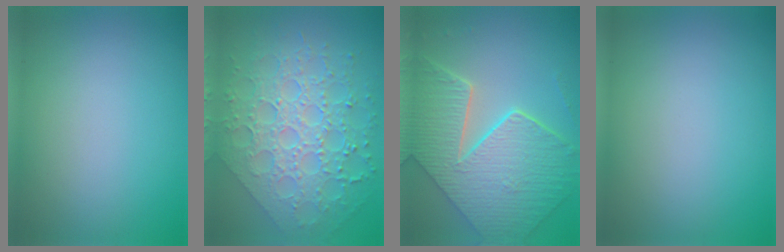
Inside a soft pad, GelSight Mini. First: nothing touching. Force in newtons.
{"total": 8.5, "press": 6.2, "slide": 5.8}
{"total": 9.1, "press": 6.7, "slide": 6.2}
{"total": 0.0}